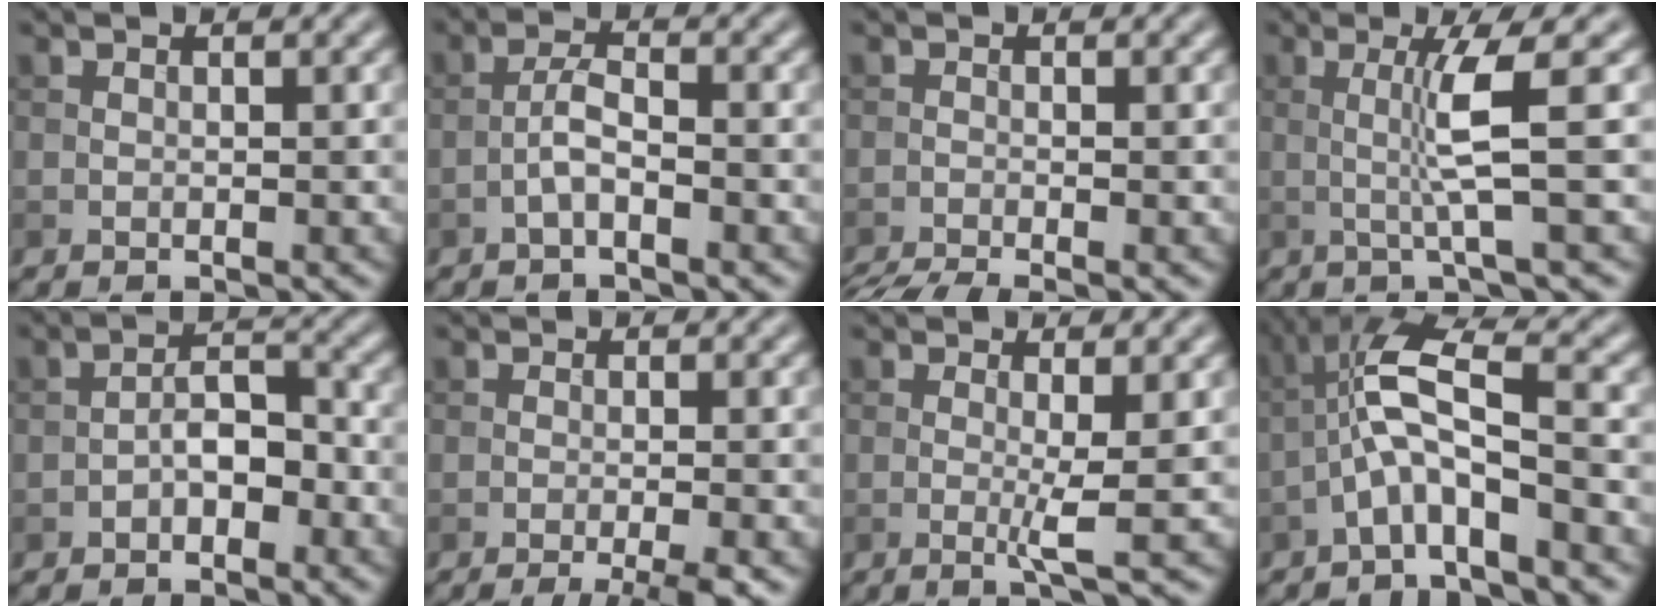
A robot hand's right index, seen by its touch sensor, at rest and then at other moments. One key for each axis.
{"total": 2.2, "fx": -1.1, "fy": 0.5, "fz": 1.8, "tx": -0.038, "ty": 0.008, "tz": -0.027}
{"total": 3.8, "fx": -3.2, "fy": 0.5, "fz": 1.9, "tx": -0.037, "ty": -0.021, "tz": -0.062}
{"total": 4.1, "fx": 0.3, "fy": 0.1, "fz": 4.1, "tx": -0.080, "ty": 0.000, "tz": 0.006}
{"total": 2.9, "fx": -1.3, "fy": 1.5, "fz": 2.2, "tx": -0.032, "ty": 0.012, "tz": -0.026}
{"total": 3.8, "fx": -2.2, "fy": 0.6, "fz": 3.1, "tx": -0.040, "ty": 0.001, "tz": -0.040}
{"total": 2.4, "fx": 0.0, "fy": 0.0, "fz": 2.4, "tx": -0.047, "ty": -0.008, "tz": -0.004}
{"total": 5.7, "fx": -2.1, "fy": 1.4, "fz": 5.1, "tx": -0.106, "ty": 0.021, "tz": -0.051}